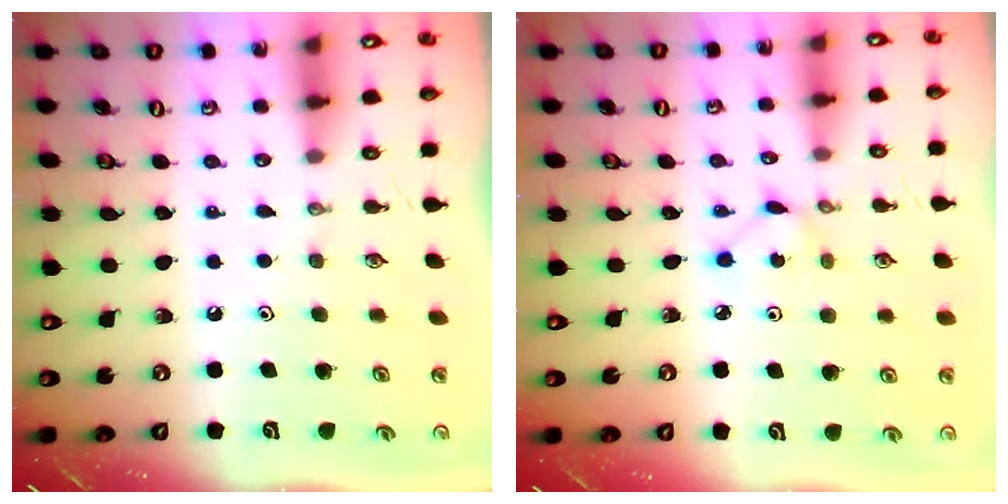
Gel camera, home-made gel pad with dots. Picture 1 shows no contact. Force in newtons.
{"total": 1.7, "press": 1.7, "slide": 0.3}